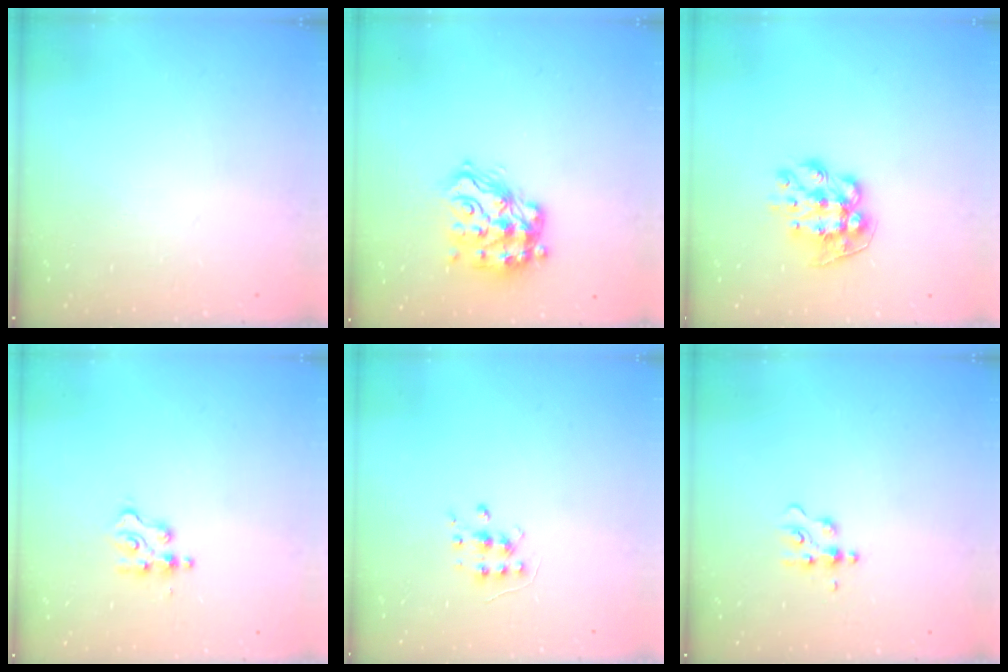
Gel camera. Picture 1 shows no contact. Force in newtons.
{"total": 17.1, "press": 17.1, "slide": 1.2}
{"total": 9.6, "press": 9.6, "slide": 0.4}
{"total": 3.1, "press": 3.1, "slide": 0.5}
{"total": 6.0, "press": 6.0, "slide": 0.5}
{"total": 4.8, "press": 4.7, "slide": 0.5}